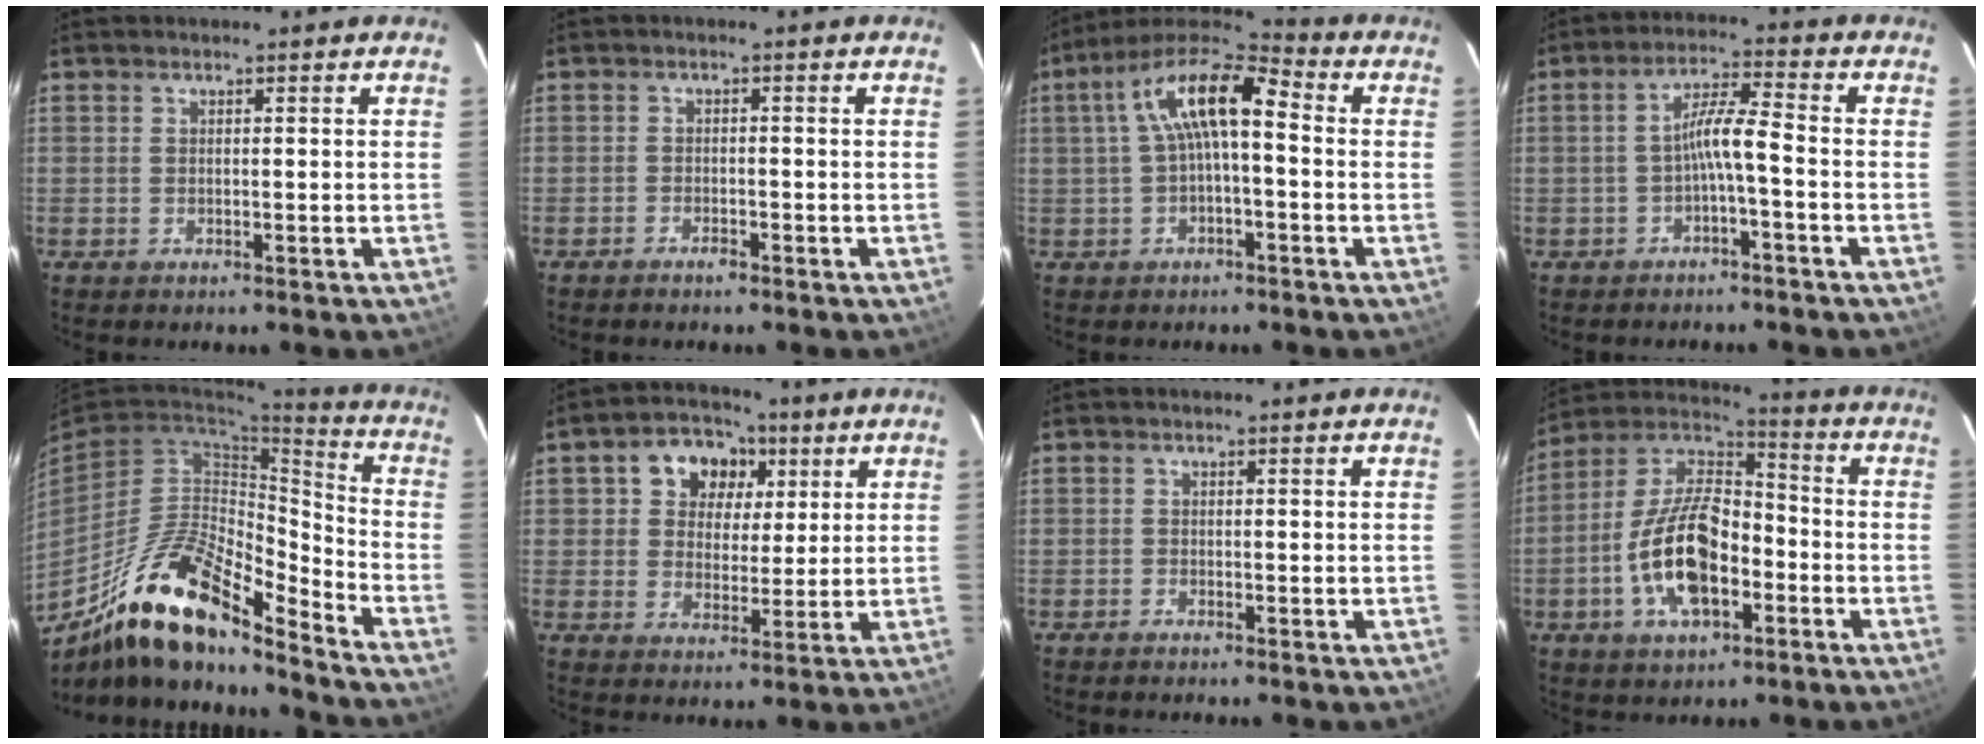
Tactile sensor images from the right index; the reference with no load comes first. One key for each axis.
{"total": 1.6, "fx": -1.4, "fy": 0.6, "fz": 0.5, "tx": -0.017, "ty": 0.003, "tz": -0.028}
{"total": 11.4, "fx": 0.6, "fy": 3.9, "fz": 10.7, "tx": -0.205, "ty": 0.030, "tz": 0.008}
{"total": 4.9, "fx": -2.0, "fy": 0.0, "fz": 4.5, "tx": -0.094, "ty": 0.013, "tz": -0.035}
{"total": 20.2, "fx": -14.5, "fy": 5.8, "fz": 12.8, "tx": -0.233, "ty": -0.012, "tz": -0.265}
{"total": 9.5, "fx": 3.4, "fy": 7.8, "fz": 4.3, "tx": -0.086, "ty": 0.021, "tz": 0.054}
{"total": 0.9, "fx": -0.7, "fy": 0.4, "fz": 0.2, "tx": -0.007, "ty": 0.001, "tz": -0.013}
{"total": 16.6, "fx": -5.3, "fy": 8.3, "fz": 13.3, "tx": -0.269, "ty": 0.010, "tz": -0.096}